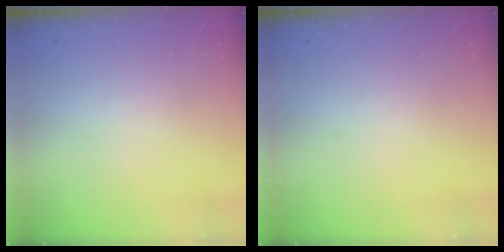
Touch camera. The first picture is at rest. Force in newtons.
{"total": 0.0}